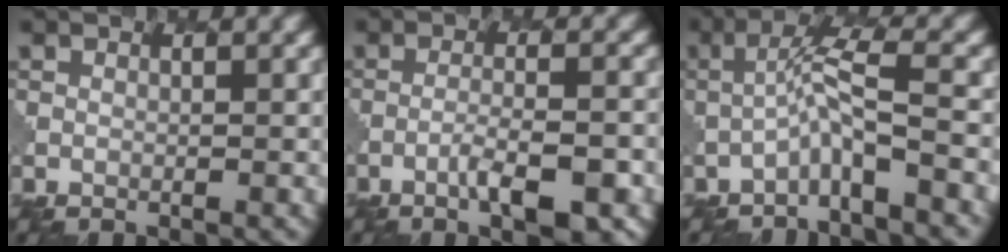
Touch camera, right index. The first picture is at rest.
{"total": 4.8, "force": [-2.3, 1.1, 4.1], "torque": [-0.072, 0.001, -0.031]}
{"total": 3.5, "force": [-1.7, 0.3, 3.1], "torque": [-0.053, 0.016, -0.037]}